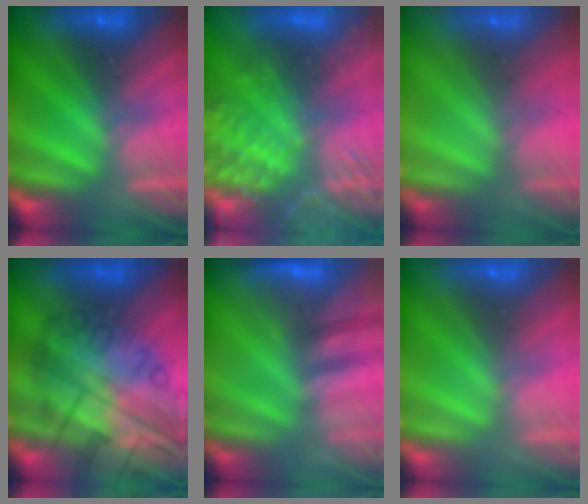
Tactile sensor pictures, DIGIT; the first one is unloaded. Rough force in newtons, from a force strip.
{"total": 9.1}
{"total": 9.3}
{"total": 7.5}
{"total": 2.4}
{"total": 3.4}